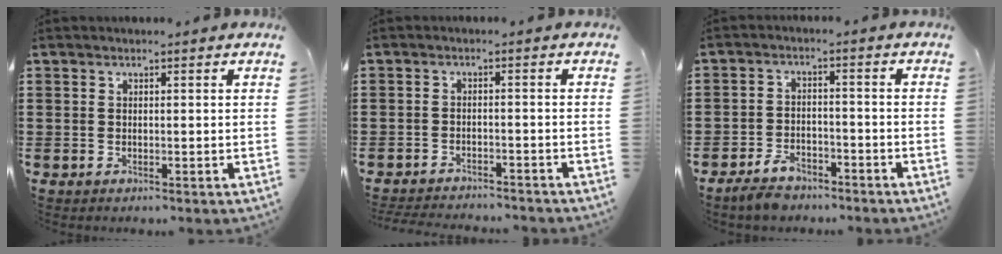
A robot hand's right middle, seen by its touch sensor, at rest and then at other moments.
{"total": 2.7, "force": [-2.7, 0.0, 0.2], "torque": [-0.008, -0.003, -0.056]}
{"total": 4.0, "force": [-3.5, 1.6, 1.2], "torque": [-0.029, 0.008, -0.072]}